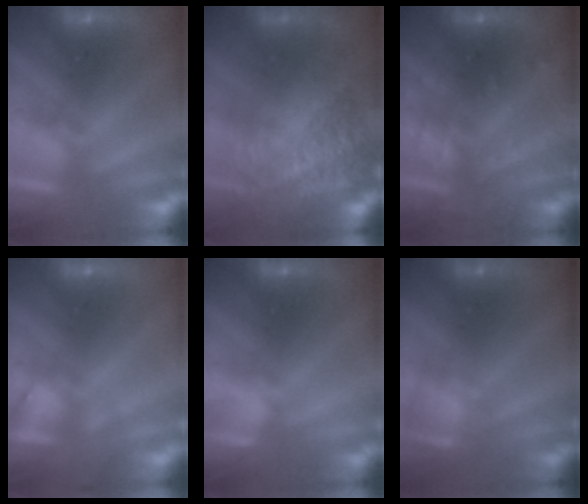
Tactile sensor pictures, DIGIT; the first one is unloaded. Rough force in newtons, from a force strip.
{"total": 9.8}
{"total": 3.1}
{"total": 2.3}
{"total": 3.8}
{"total": 2.3}